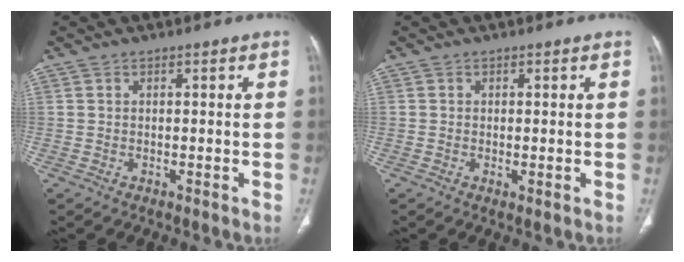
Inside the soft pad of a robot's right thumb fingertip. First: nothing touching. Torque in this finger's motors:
{"motor_torque": [-0.25, 0.04, -0.12, -0.17, -0.01]}